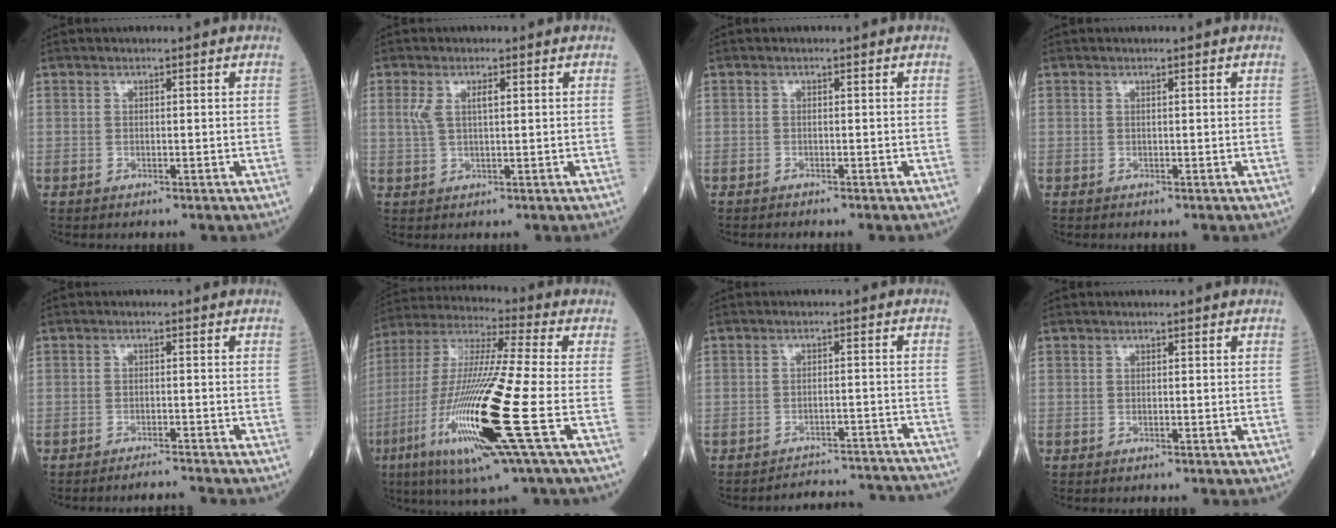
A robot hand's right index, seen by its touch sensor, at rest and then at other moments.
{"total": 2.8, "force": [1.0, 0.8, 2.5], "torque": [-0.060, 0.014, 0.025]}
{"total": 0.9, "force": [-0.8, -0.2, 0.3], "torque": [-0.005, 0.002, -0.011]}
{"total": 0.0}
{"total": 2.6, "force": [-2.3, -1.0, 0.0], "torque": [0.001, -0.012, -0.035]}
{"total": 21.4, "force": [-6.5, 0.5, 20.4], "torque": [-0.435, -0.033, -0.127]}
{"total": 12.6, "force": [-12.6, 0.8, 0.4], "torque": [0.011, 0.025, -0.141]}
{"total": 0.0}